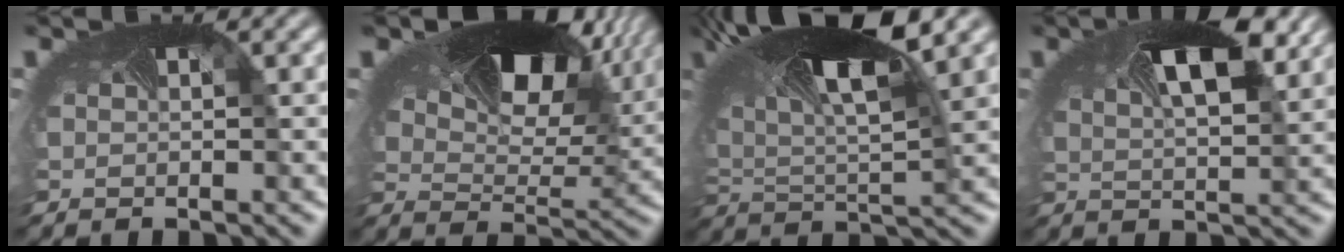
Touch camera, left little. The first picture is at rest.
{"total": 11.5, "force": [6.7, 5.8, 7.4], "torque": [-0.135, 0.003, 0.114]}
{"total": 13.1, "force": [6.9, 4.4, 10.3], "torque": [-0.218, 0.006, 0.120]}
{"total": 6.9, "force": [2.9, 2.9, 5.6], "torque": [-0.105, -0.006, 0.050]}